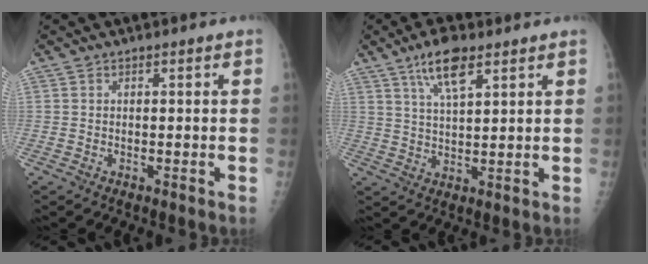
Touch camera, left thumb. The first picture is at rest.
{"total": 7.9, "force": [4.6, 2.5, 5.9], "torque": [-0.103, -0.017, 0.086]}